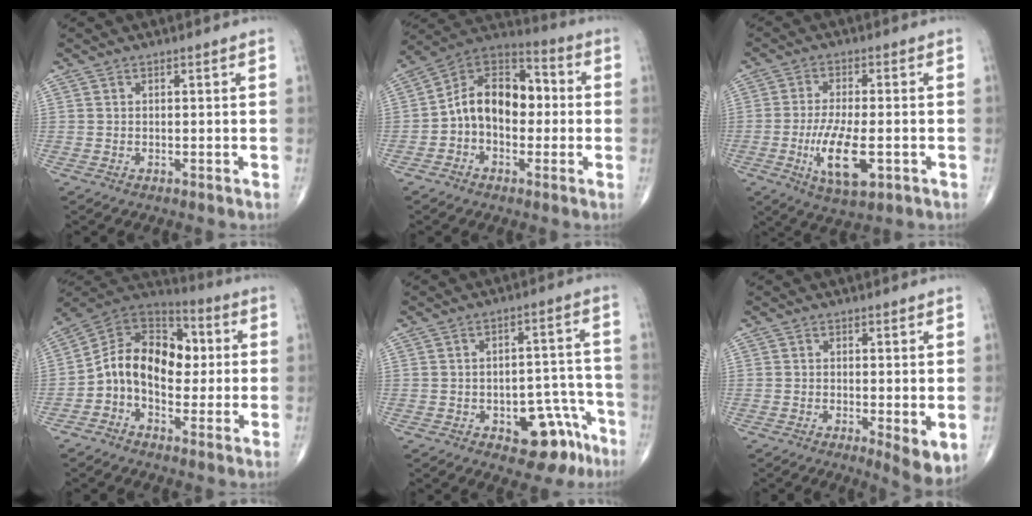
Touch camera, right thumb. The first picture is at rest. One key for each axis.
{"total": 14.2, "fx": -1.0, "fy": 9.7, "fz": 10.4, "tx": -0.135, "ty": 0.048, "tz": -0.032}
{"total": 10.5, "fx": -3.0, "fy": 3.8, "fz": 9.3, "tx": -0.171, "ty": -0.007, "tz": -0.049}
{"total": 15.3, "fx": -0.4, "fy": 10.8, "fz": 10.8, "tx": -0.140, "ty": 0.041, "tz": -0.018}
{"total": 10.9, "fx": -5.6, "fy": 5.9, "fz": 7.2, "tx": -0.050, "ty": 0.051, "tz": -0.066}
{"total": 5.3, "fx": -0.9, "fy": 1.5, "fz": 5.0, "tx": -0.071, "ty": -0.017, "tz": -0.015}